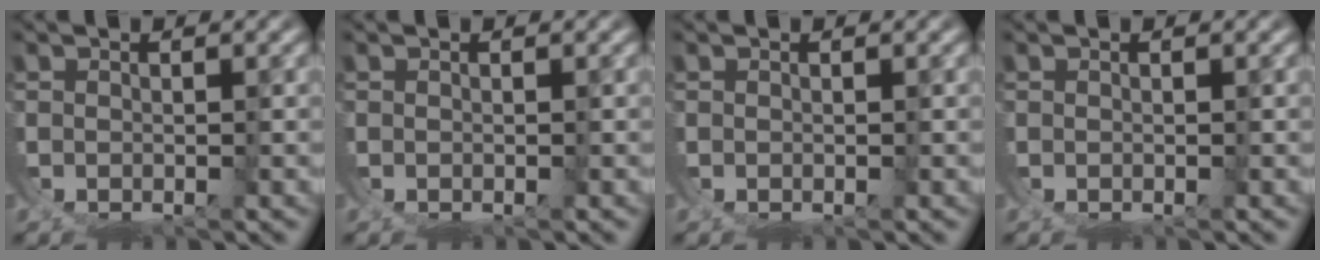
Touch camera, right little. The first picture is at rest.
{"total": 0.0}
{"total": 0.0}
{"total": 0.0}